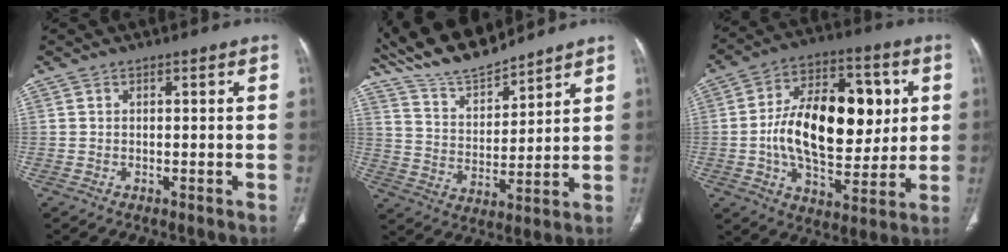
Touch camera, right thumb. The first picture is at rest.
{"total": 13.4, "force": [12.5, 2.6, 4.1], "torque": [-0.063, -0.057, 0.242]}
{"total": 23.1, "force": [2.1, 12.8, 19.0], "torque": [-0.278, 0.007, 0.034]}